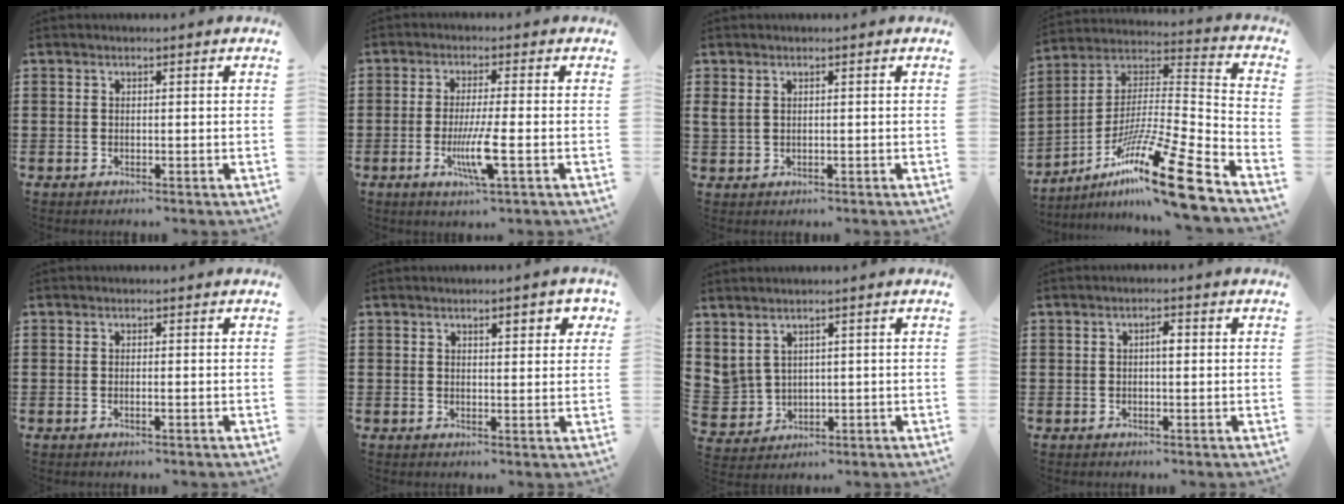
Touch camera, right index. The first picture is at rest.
{"total": 6.8, "force": [-2.0, 0.5, 6.5], "torque": [-0.136, -0.025, -0.040]}
{"total": 1.2, "force": [0.6, 0.5, 0.8], "torque": [-0.020, 0.001, 0.012]}
{"total": 18.2, "force": [-12.7, 1.0, 13.1], "torque": [-0.210, 0.031, -0.224]}
{"total": 0.6, "force": [-0.3, -0.1, 0.5], "torque": [-0.008, -0.004, -0.006]}
{"total": 2.8, "force": [1.5, 0.8, 2.2], "torque": [-0.029, 0.001, 0.020]}
{"total": 2.5, "force": [1.8, 1.8, 0.0], "torque": [-0.016, -0.001, 0.034]}
{"total": 1.8, "force": [0.0, 0.5, 1.7], "torque": [-0.032, 0.002, -0.001]}